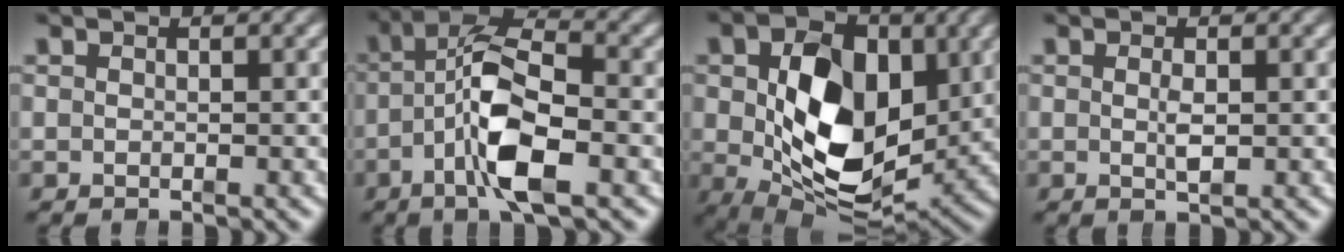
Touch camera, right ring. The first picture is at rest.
{"total": 8.6, "force": [0.0, 4.5, 7.4], "torque": [-0.115, -0.007, -0.007]}
{"total": 13.3, "force": [0.0, 8.5, 10.2], "torque": [-0.167, -0.035, 0.014]}
{"total": 1.3, "force": [-0.2, 0.1, 1.3], "torque": [-0.020, 0.002, -0.004]}